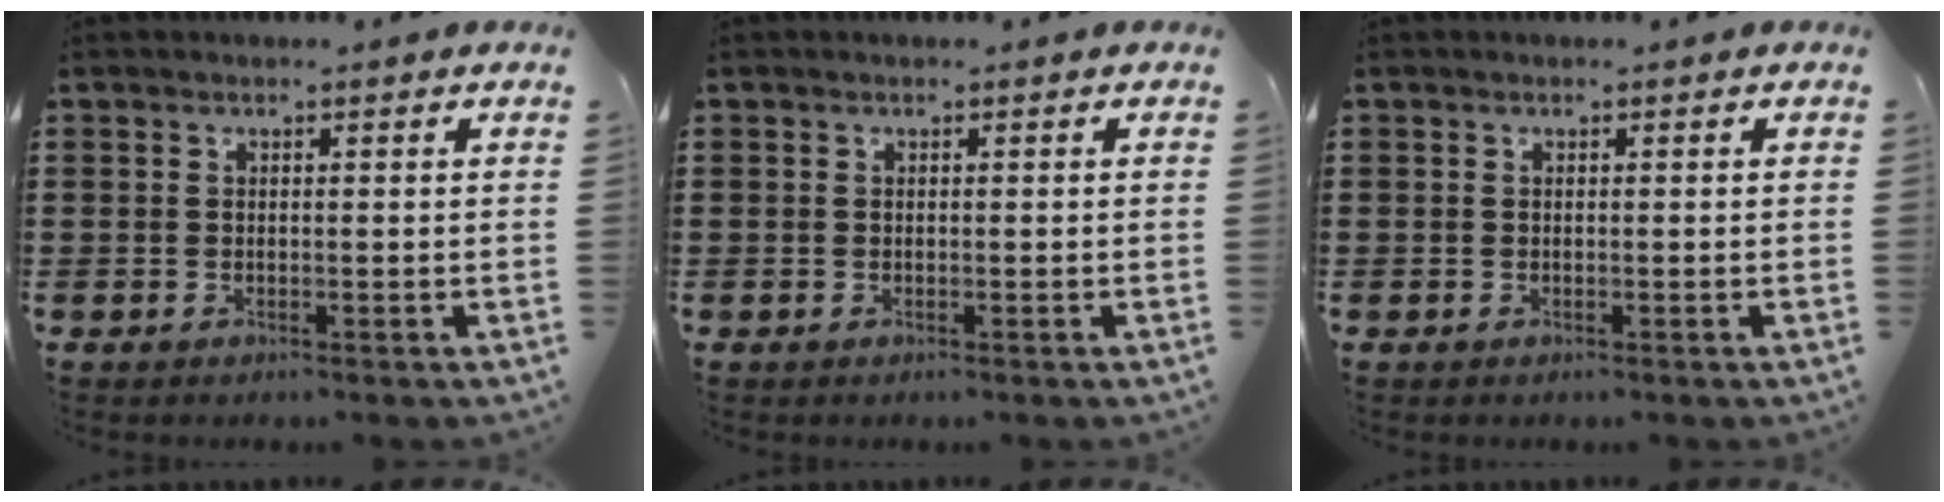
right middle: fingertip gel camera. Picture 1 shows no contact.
{"total": 0.0}
{"total": 0.0}